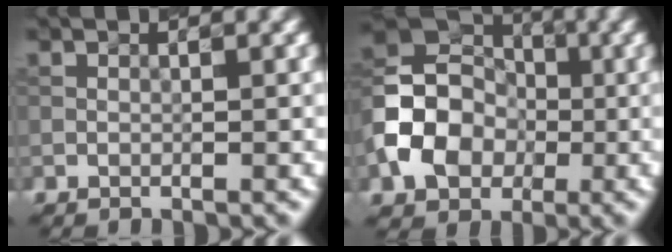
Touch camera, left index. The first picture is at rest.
{"total": 7.9, "force": [-1.9, 6.3, 4.4], "torque": [-0.085, 0.002, -0.048]}